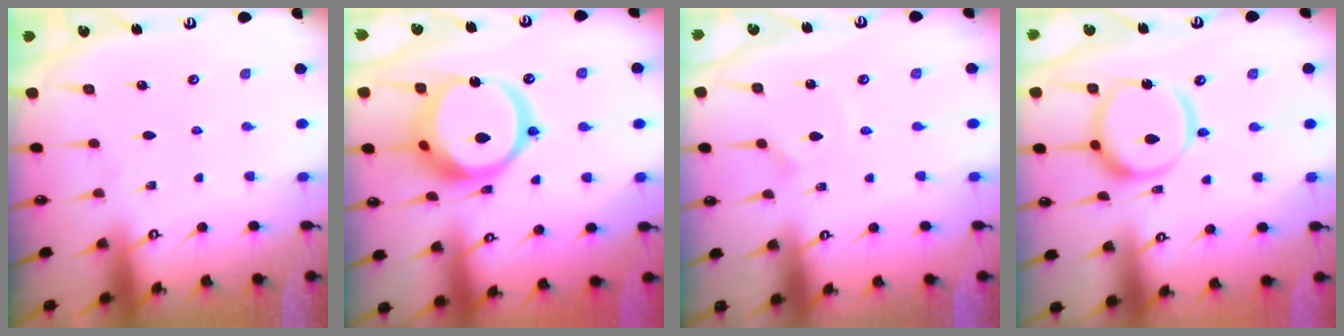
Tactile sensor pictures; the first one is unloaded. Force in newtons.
{"total": 17.9, "press": 17.7, "slide": 2.2}
{"total": 1.5, "press": 1.5, "slide": 0.0}
{"total": 15.5, "press": 15.4, "slide": 1.7}